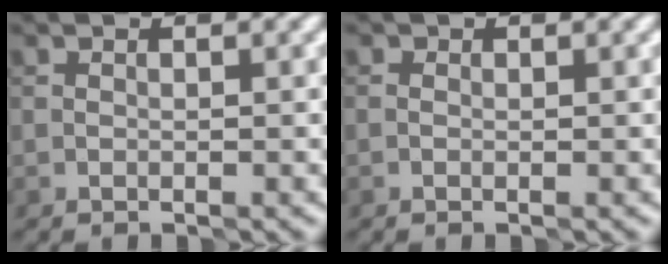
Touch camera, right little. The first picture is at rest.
{"total": 0.0}